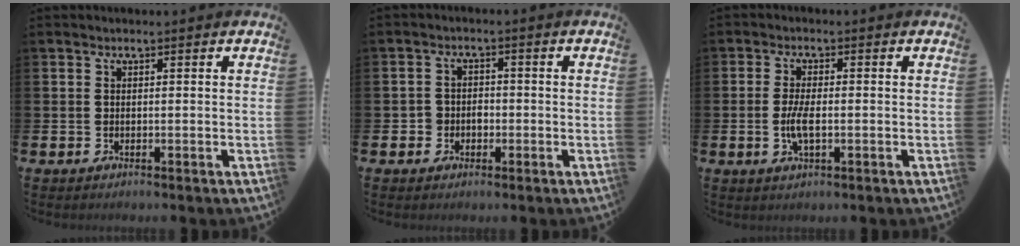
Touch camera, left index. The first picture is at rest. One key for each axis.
{"total": 2.3, "fx": -0.9, "fy": 2.0, "fz": 0.3, "tx": -0.009, "ty": 0.003, "tz": -0.024}
{"total": 3.7, "fx": -0.6, "fy": 1.2, "fz": 3.4, "tx": -0.062, "ty": -0.003, "tz": -0.015}